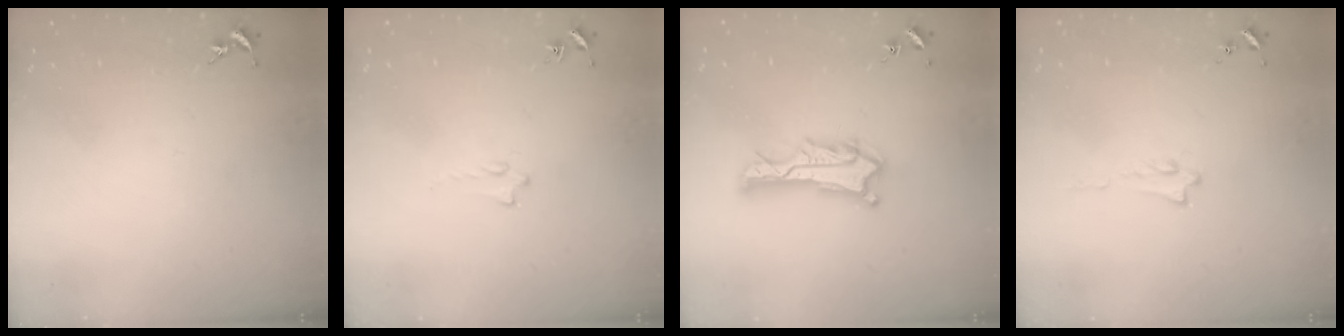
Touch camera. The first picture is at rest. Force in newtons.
{"total": 0.8, "press": 0.7, "slide": 0.2}
{"total": 5.0, "press": 4.9, "slide": 0.5}
{"total": 0.6, "press": 0.6, "slide": 0.1}